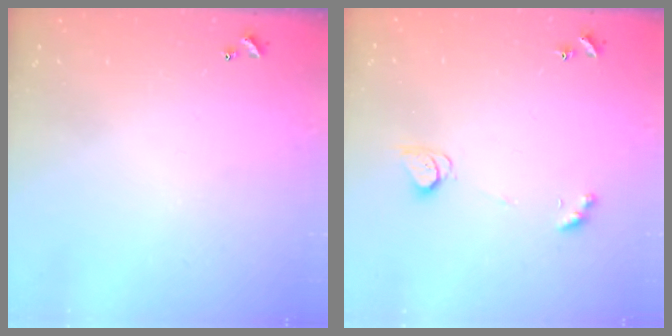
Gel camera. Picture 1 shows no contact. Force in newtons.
{"total": 2.5, "press": 2.5, "slide": 0.4}